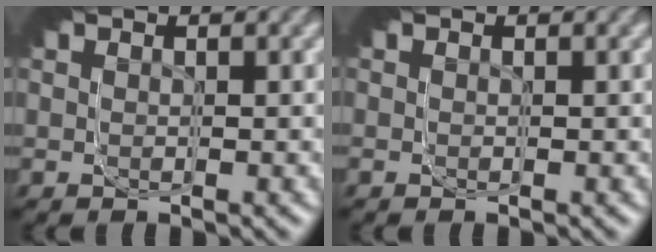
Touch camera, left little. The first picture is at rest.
{"total": 0.0}